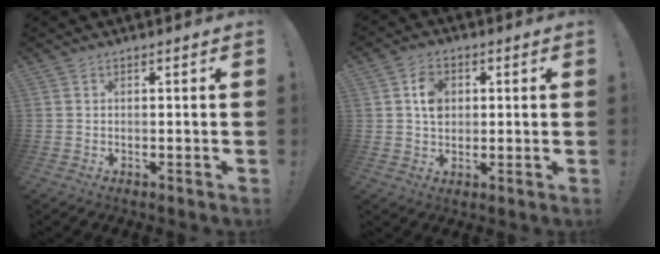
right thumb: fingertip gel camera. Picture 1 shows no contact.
{"total": 6.2, "force": [1.1, 4.8, 3.7], "torque": [-0.050, 0.003, 0.018]}